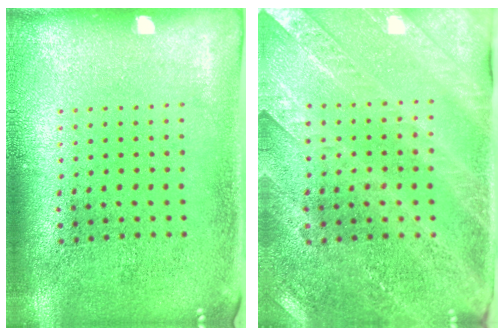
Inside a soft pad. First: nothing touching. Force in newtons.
{"total": 2.9, "press": 2.7, "slide": 1.1}